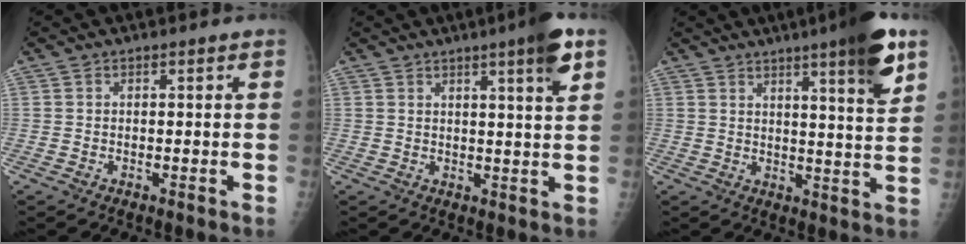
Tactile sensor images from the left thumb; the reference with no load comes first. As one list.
[{"total": 6.6, "force": [3.6, 0.1, 5.6], "torque": [-0.078, -0.019, 0.049]}, {"total": 11.7, "force": [6.7, 1.0, 9.5], "torque": [-0.125, -0.033, 0.090]}]